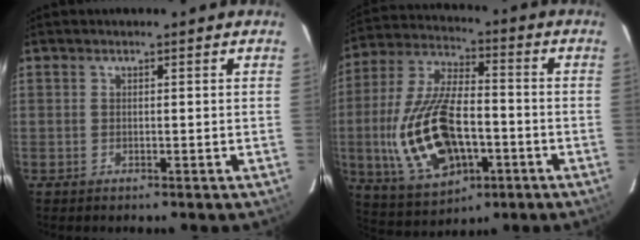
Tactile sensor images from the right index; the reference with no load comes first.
{"total": 19.9, "force": [-4.4, 10.0, 16.7], "torque": [-0.365, -0.006, -0.062]}